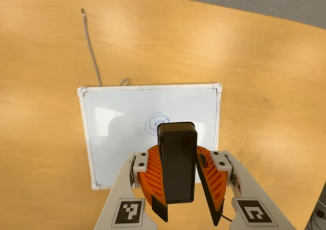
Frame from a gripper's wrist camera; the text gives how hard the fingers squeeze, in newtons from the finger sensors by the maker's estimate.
{"total": 7.7, "left": 8.2, "right": 7.2}